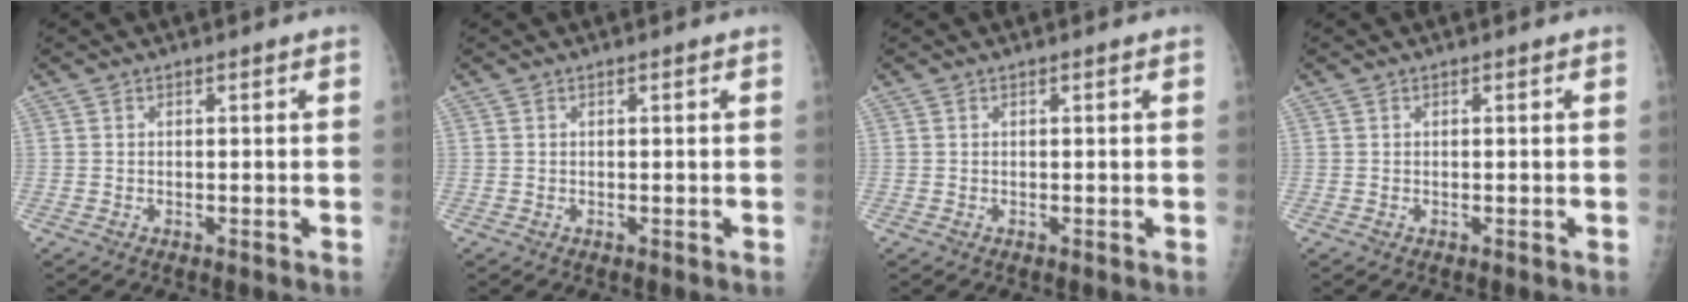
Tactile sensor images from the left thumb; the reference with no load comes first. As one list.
[{"total": 0.0}, {"total": 0.0}, {"total": 0.0}]